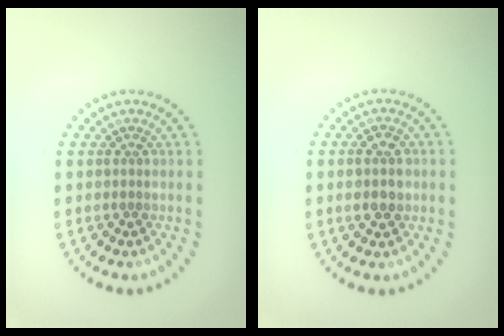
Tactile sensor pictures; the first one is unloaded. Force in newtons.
{"total": 2.3, "press": 2.3, "slide": 0.0}